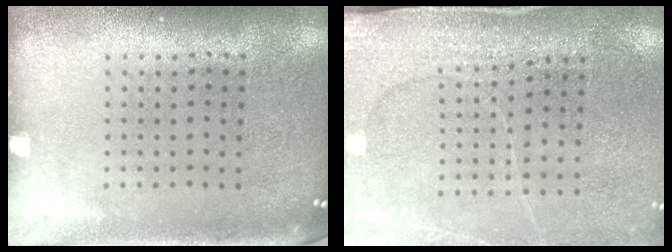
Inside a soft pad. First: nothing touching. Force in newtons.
{"total": 3.0, "press": 3.0, "slide": 0.1}